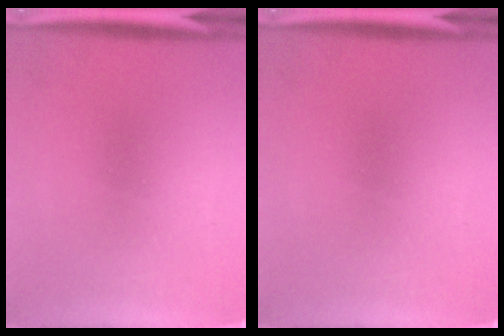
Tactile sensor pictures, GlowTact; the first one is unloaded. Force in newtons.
{"total": 0.0}